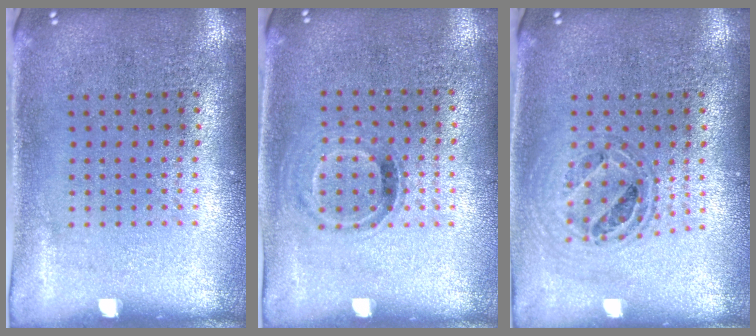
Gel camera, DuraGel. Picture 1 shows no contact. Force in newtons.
{"total": 0.9, "press": 0.8, "slide": 0.5}
{"total": 0.7, "press": 0.7, "slide": 0.2}